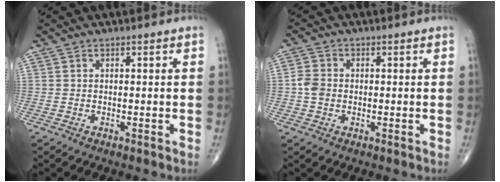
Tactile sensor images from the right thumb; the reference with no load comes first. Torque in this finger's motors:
{"motor_torque": [-0.59, 0.27, 0.11, -0.06, 0.08]}